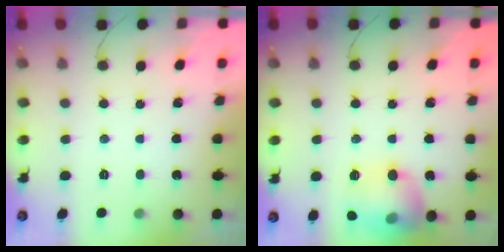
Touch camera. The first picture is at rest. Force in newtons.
{"total": 15.6, "press": 15.5, "slide": 1.2}